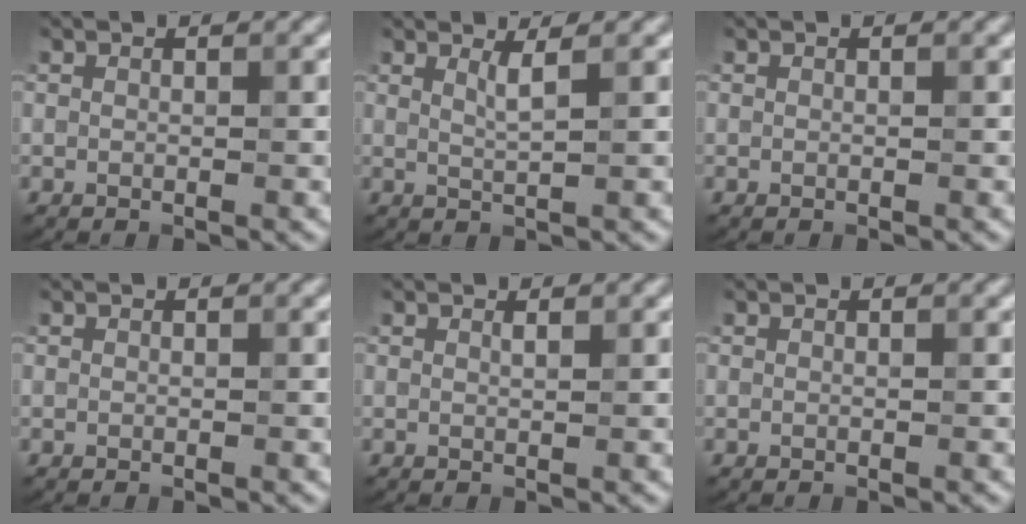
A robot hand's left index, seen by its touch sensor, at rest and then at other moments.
{"total": 1.6, "force": [0.7, 0.4, 1.4], "torque": [-0.020, -0.002, 0.010]}
{"total": 0.0}
{"total": 0.0}
{"total": 0.5, "force": [0.4, 0.1, 0.3], "torque": [-0.004, -0.002, 0.007]}
{"total": 0.0}